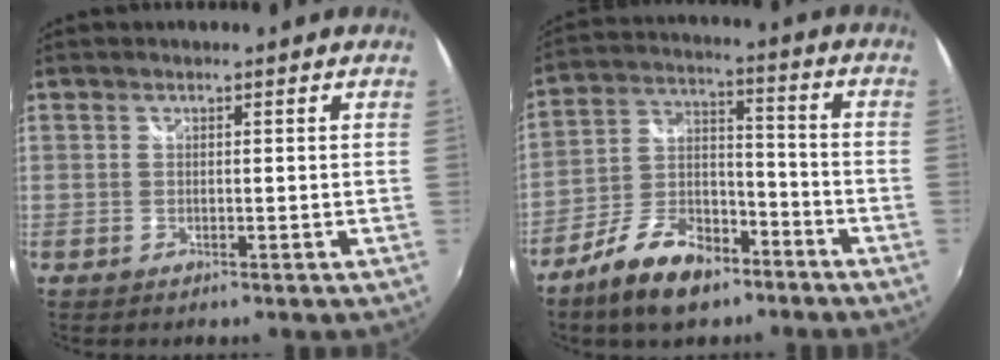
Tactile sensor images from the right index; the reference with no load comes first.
{"total": 13.6, "force": [-9.1, 6.4, 7.8], "torque": [-0.164, 0.011, -0.158]}